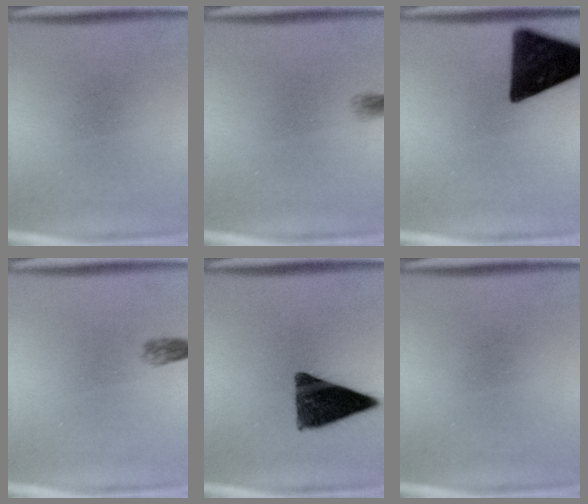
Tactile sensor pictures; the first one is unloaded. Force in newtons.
{"total": 1.4}
{"total": 15.9}
{"total": 1.5}
{"total": 12.6}
{"total": 0.0}